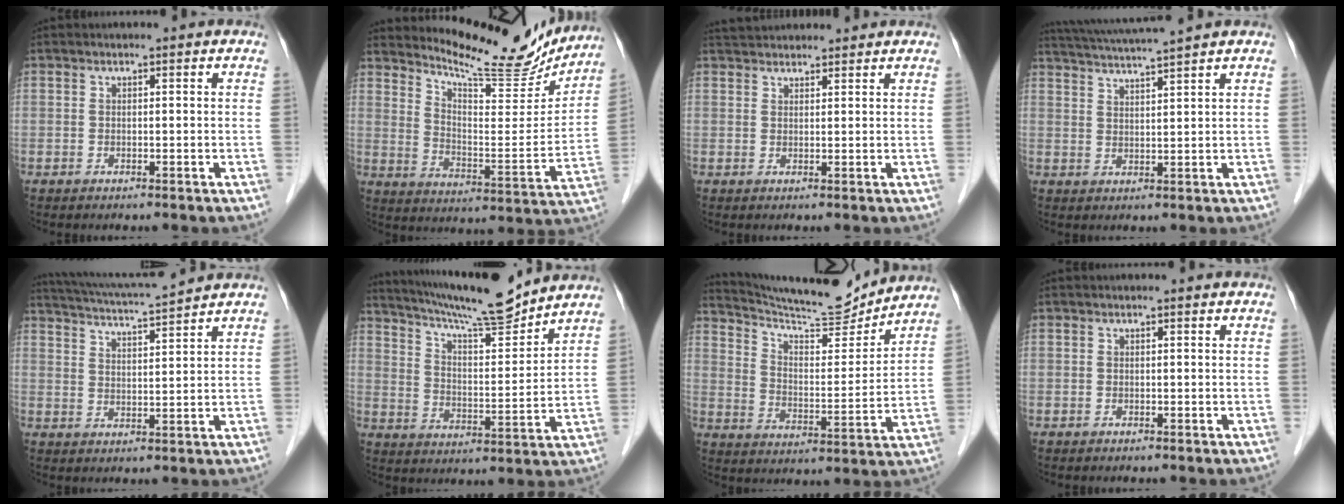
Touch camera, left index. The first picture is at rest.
{"total": 16.7, "force": [15.7, 2.4, 4.9], "torque": [-0.086, -0.045, 0.223]}
{"total": 6.4, "force": [6.0, 1.4, 1.5], "torque": [-0.023, 0.039, 0.095]}
{"total": 8.2, "force": [7.4, -1.7, 2.9], "torque": [-0.058, 0.011, 0.125]}
{"total": 10.3, "force": [9.7, -1.1, 3.2], "torque": [-0.066, 0.016, 0.158]}
{"total": 15.8, "force": [14.4, 0.7, 6.5], "torque": [-0.116, 0.002, 0.232]}
{"total": 16.2, "force": [15.5, 1.0, 4.5], "torque": [-0.086, -0.014, 0.243]}
{"total": 0.0}